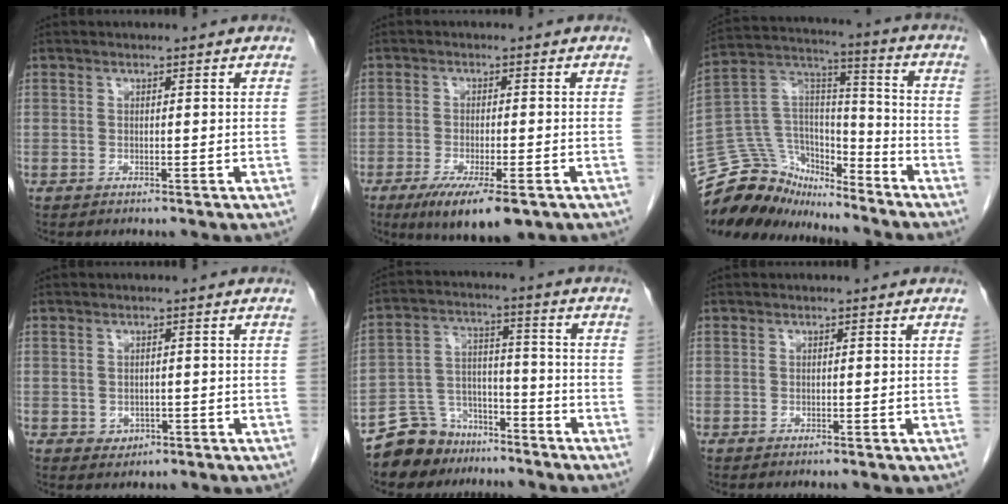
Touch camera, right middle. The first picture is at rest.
{"total": 9.4, "force": [-5.8, 2.1, 7.1], "torque": [-0.113, -0.023, -0.087]}
{"total": 16.3, "force": [-15.1, 5.3, 2.9], "torque": [-0.057, 0.060, -0.269]}
{"total": 1.8, "force": [-0.6, 1.5, 0.7], "torque": [-0.008, 0.004, 0.000]}
{"total": 9.7, "force": [-7.9, 5.5, 0.7], "torque": [-0.019, 0.040, -0.138]}
{"total": 0.0}